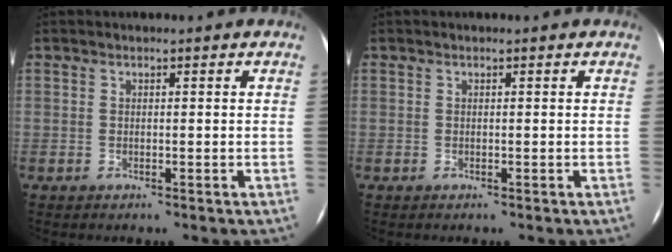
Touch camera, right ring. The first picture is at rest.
{"total": 0.0}